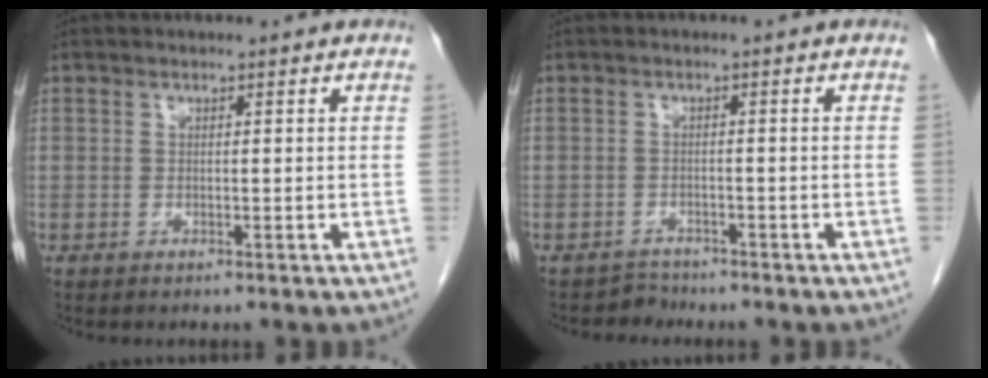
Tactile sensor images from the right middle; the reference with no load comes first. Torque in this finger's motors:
{"motor_torque": [-0.30, 0.05, -0.01, -0.01]}